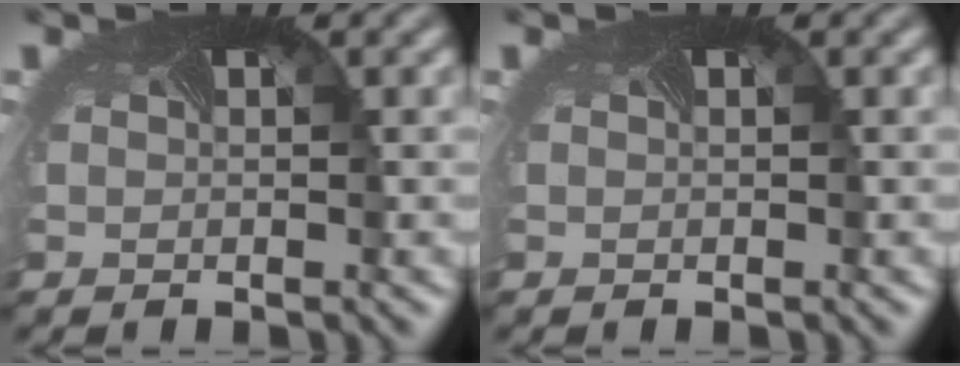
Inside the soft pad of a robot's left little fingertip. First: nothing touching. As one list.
[{"total": 0.0}]